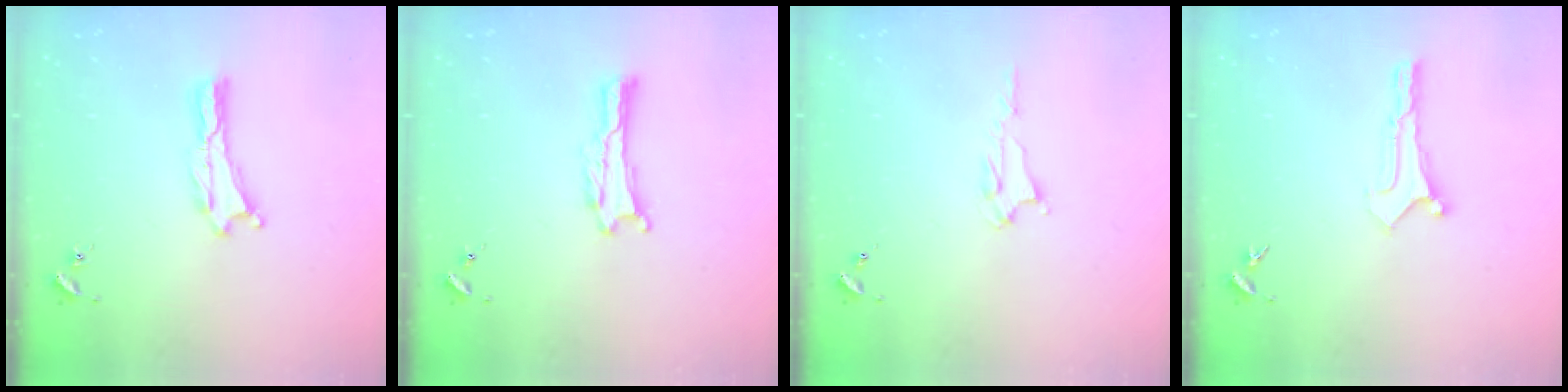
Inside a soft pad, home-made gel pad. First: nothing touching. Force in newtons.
{"total": 0.0}
{"total": 2.2, "press": 2.2, "slide": 0.4}
{"total": 0.0}